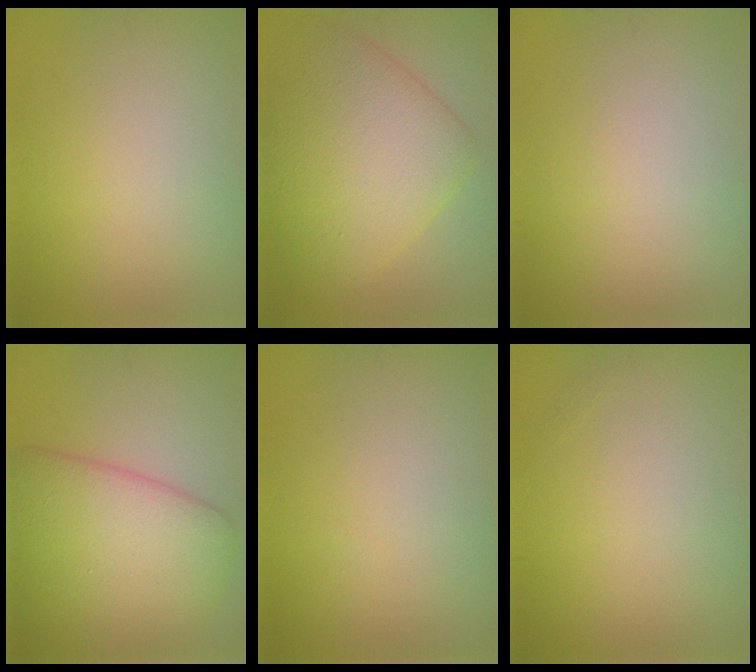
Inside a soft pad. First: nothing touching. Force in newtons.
{"total": 8.6, "press": 8.6, "slide": 0.2}
{"total": 0.0}
{"total": 8.7, "press": 8.7, "slide": 0.4}
{"total": 0.0}
{"total": 0.0}